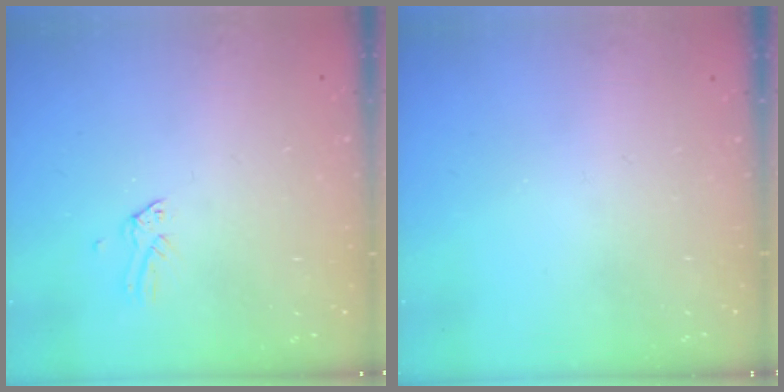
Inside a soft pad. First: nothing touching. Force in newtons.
{"total": 0.0}